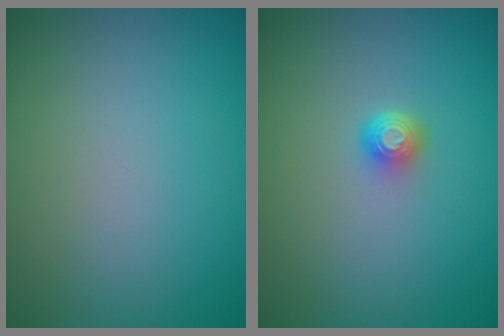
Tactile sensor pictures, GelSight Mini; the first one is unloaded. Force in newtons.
{"total": 1.6, "press": 1.2, "slide": 1.1}